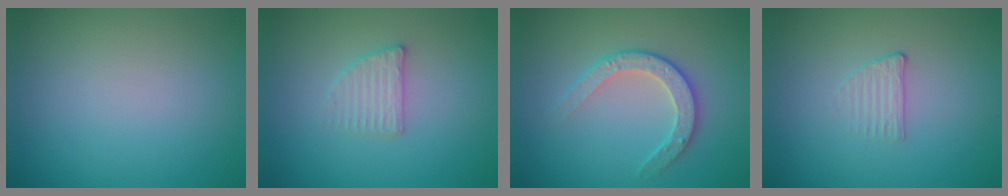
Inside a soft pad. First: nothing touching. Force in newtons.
{"total": 2.1, "press": 2.1, "slide": 0.4}
{"total": 3.0, "press": 2.7, "slide": 1.3}
{"total": 1.2, "press": 0.6, "slide": 1.0}